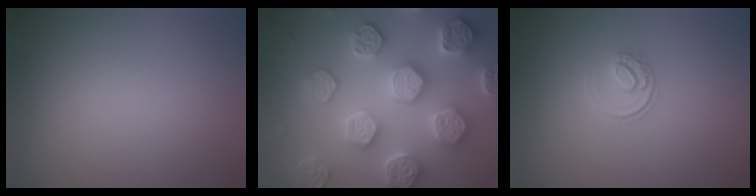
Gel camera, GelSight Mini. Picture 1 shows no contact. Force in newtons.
{"total": 7.9, "press": 7.7, "slide": 1.7}
{"total": 1.5, "press": 1.1, "slide": 1.1}